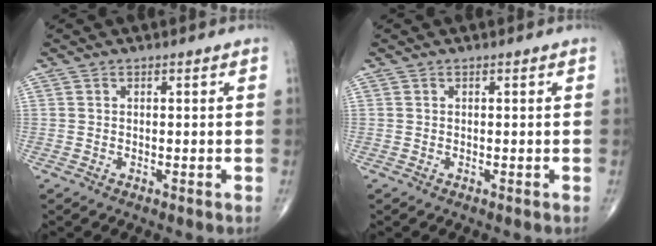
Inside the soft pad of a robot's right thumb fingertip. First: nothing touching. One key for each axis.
{"total": 0.0}